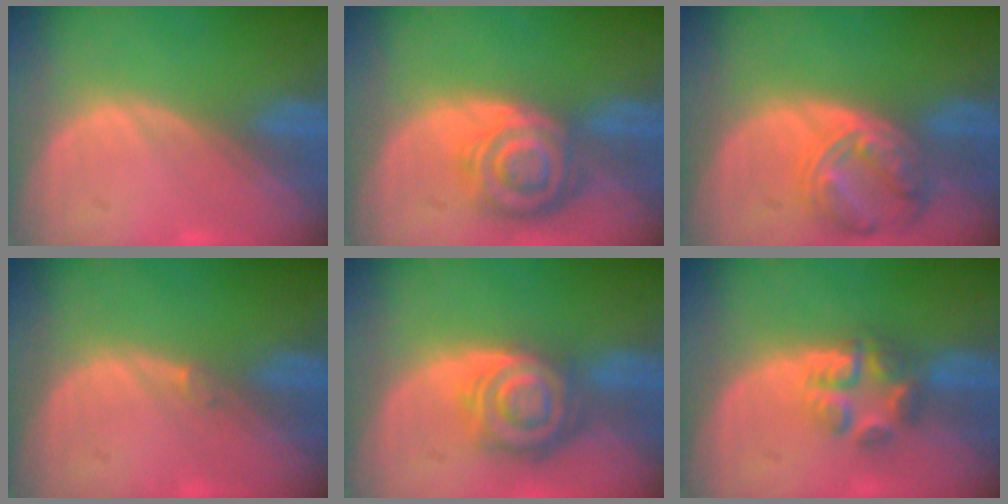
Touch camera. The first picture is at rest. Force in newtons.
{"total": 8.4, "press": 7.2, "slide": 4.2}
{"total": 8.2, "press": 7.2, "slide": 4.0}
{"total": 0.6, "press": 0.5, "slide": 0.3}
{"total": 8.4, "press": 7.2, "slide": 4.3}
{"total": 5.9, "press": 5.3, "slide": 2.5}